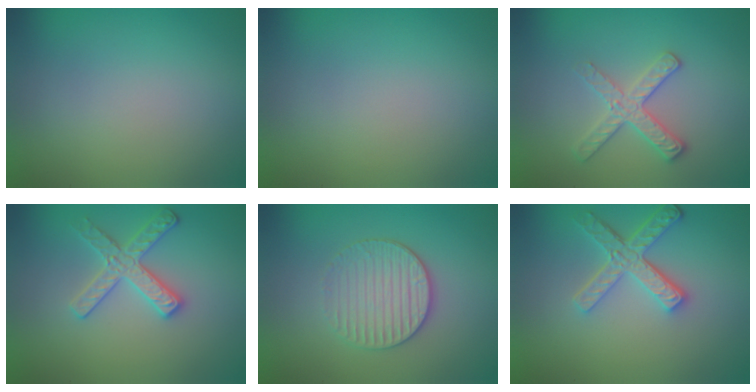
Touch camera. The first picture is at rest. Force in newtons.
{"total": 0.0}
{"total": 2.6, "press": 2.4, "slide": 0.9}
{"total": 2.9, "press": 2.8, "slide": 0.6}
{"total": 3.5, "press": 3.2, "slide": 1.4}
{"total": 4.2, "press": 3.3, "slide": 2.7}